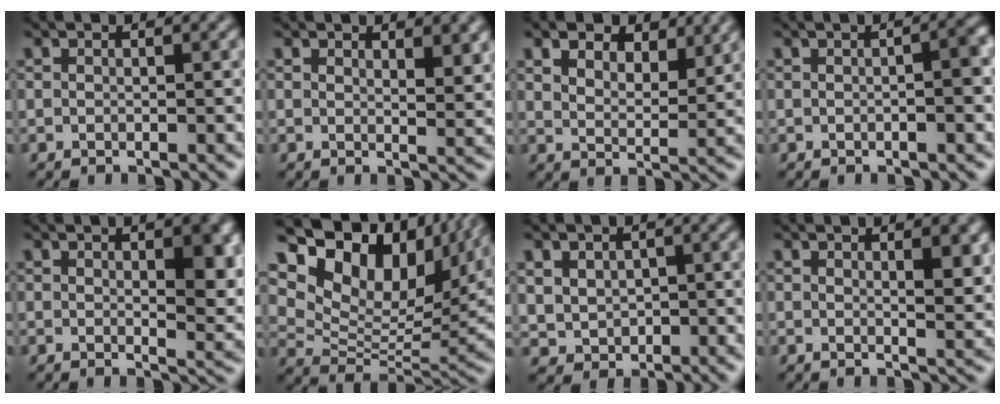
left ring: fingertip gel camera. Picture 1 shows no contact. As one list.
[{"total": 3.4, "force": [2.3, 1.1, 2.3], "torque": [-0.030, -0.001, 0.040]}, {"total": 6.7, "force": [4.9, 3.1, 3.3], "torque": [-0.057, 0.011, 0.058]}, {"total": 3.4, "force": [0.1, 1.0, 3.2], "torque": [-0.027, 0.012, 0.000]}, {"total": 6.8, "force": [2.0, 2.6, 6.0], "torque": [-0.068, -0.002, 0.037]}, {"total": 15.7, "force": [8.5, 8.6, 10.0], "torque": [-0.208, 0.033, 0.160]}, {"total": 3.2, "force": [0.8, 2.7, 1.4], "torque": [-0.036, 0.002, 0.021]}, {"total": 3.7, "force": [1.6, 1.1, 3.1], "torque": [-0.035, -0.002, 0.026]}]